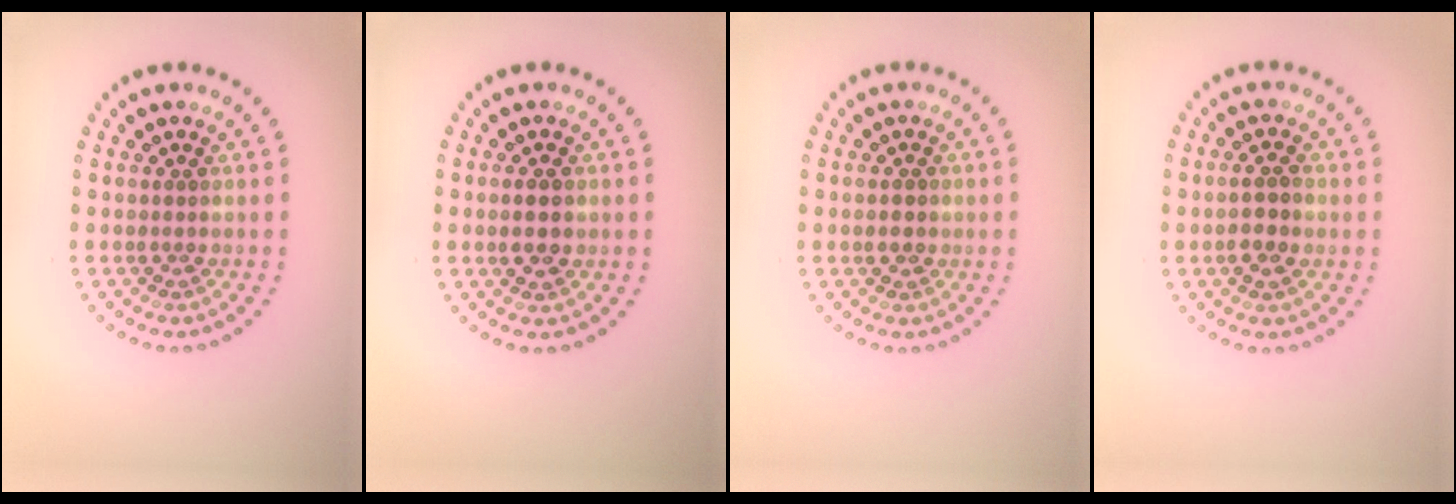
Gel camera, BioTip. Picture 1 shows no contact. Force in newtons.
{"total": 1.7, "press": 1.7, "slide": 0.2}
{"total": 1.7, "press": 1.7, "slide": 0.0}
{"total": 2.3, "press": 2.2, "slide": 0.5}